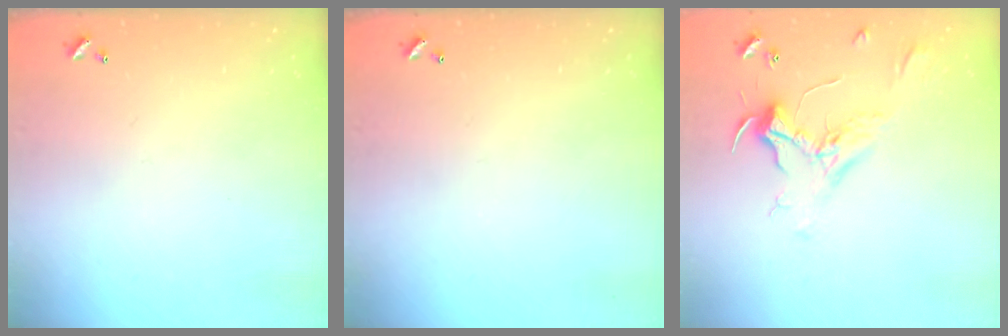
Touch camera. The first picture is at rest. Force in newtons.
{"total": 0.0}
{"total": 2.3, "press": 2.2, "slide": 0.8}